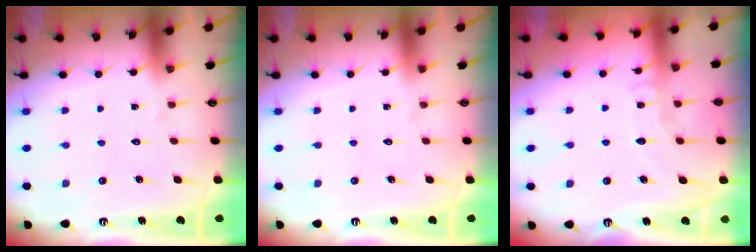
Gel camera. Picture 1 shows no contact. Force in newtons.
{"total": 0.0}
{"total": 6.8, "press": 6.8, "slide": 0.7}